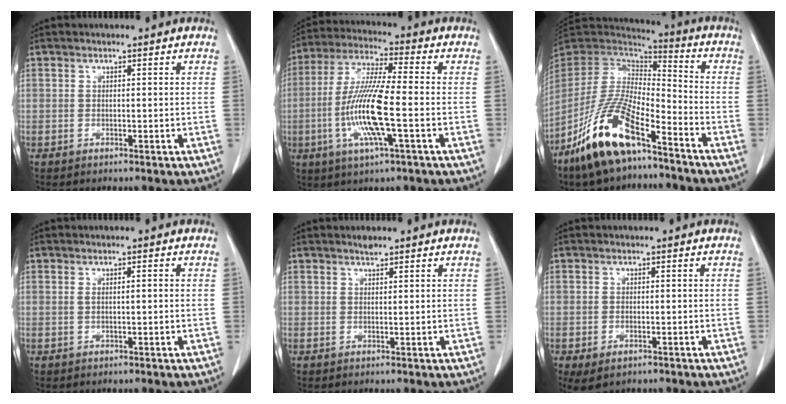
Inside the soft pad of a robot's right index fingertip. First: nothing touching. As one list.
[{"total": 12.9, "force": [-2.9, 1.0, 12.6], "torque": [-0.258, -0.010, -0.062]}, {"total": 16.4, "force": [-10.4, 4.5, 11.8], "torque": [-0.241, -0.012, -0.194]}, {"total": 1.3, "force": [0.1, 0.3, 1.3], "torque": [-0.026, 0.007, 0.006]}, {"total": 0.9, "force": [0.8, 0.2, 0.3], "torque": [-0.013, 0.002, 0.016]}, {"total": 3.7, "force": [-2.1, 1.9, 2.4], "torque": [-0.047, -0.008, -0.024]}]